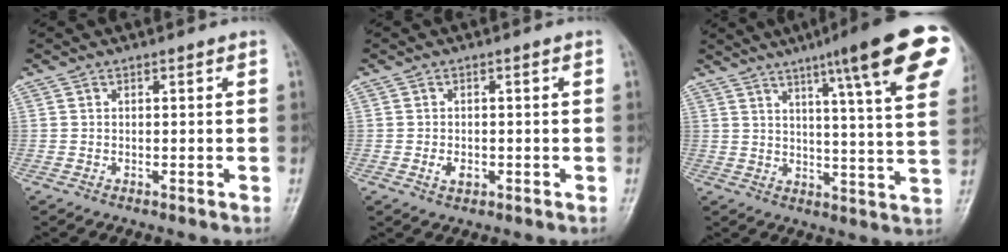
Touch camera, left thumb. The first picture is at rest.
{"total": 2.2, "force": [-0.7, 1.4, 1.6], "torque": [-0.026, 0.004, -0.009]}
{"total": 21.8, "force": [11.7, 2.6, 18.2], "torque": [-0.234, -0.030, 0.144]}